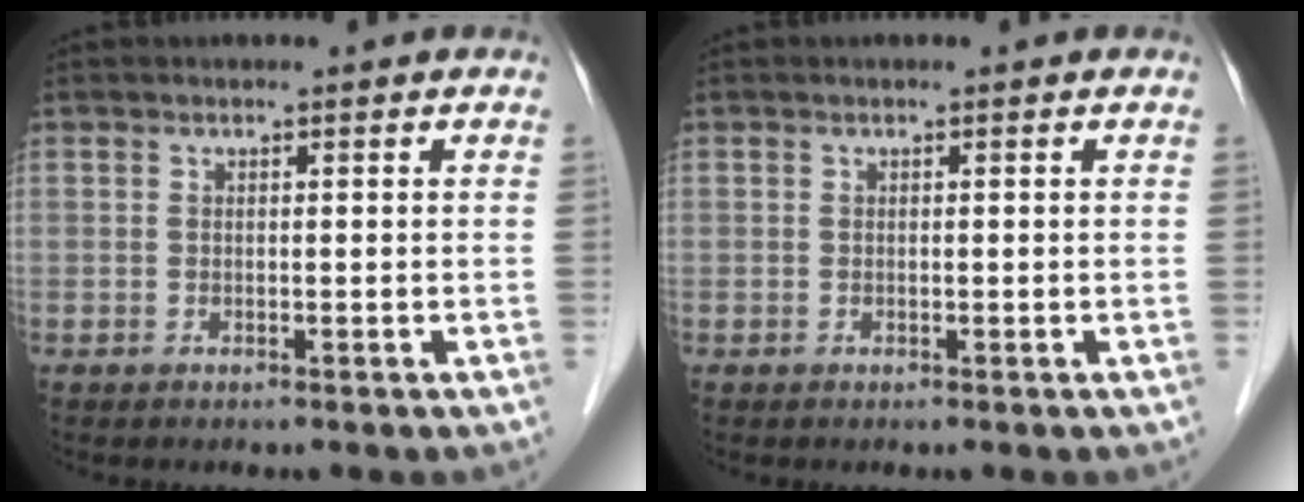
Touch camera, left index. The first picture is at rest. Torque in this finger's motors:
{"motor_torque": [-0.11, -0.10, -0.02, -0.01]}